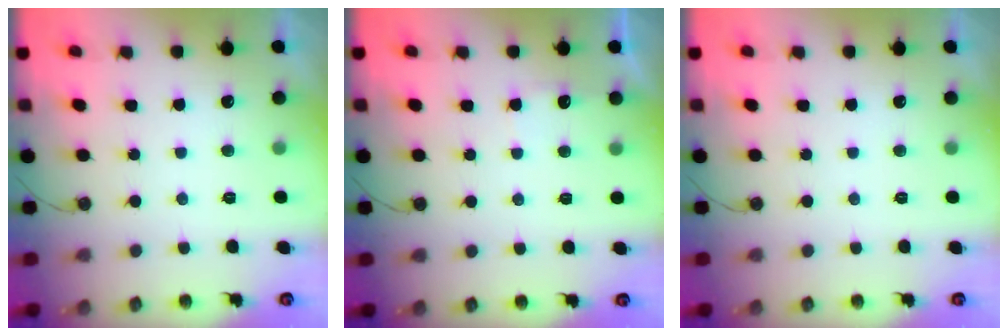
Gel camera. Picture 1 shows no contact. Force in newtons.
{"total": 3.1, "press": 3.1, "slide": 0.4}
{"total": 0.0}